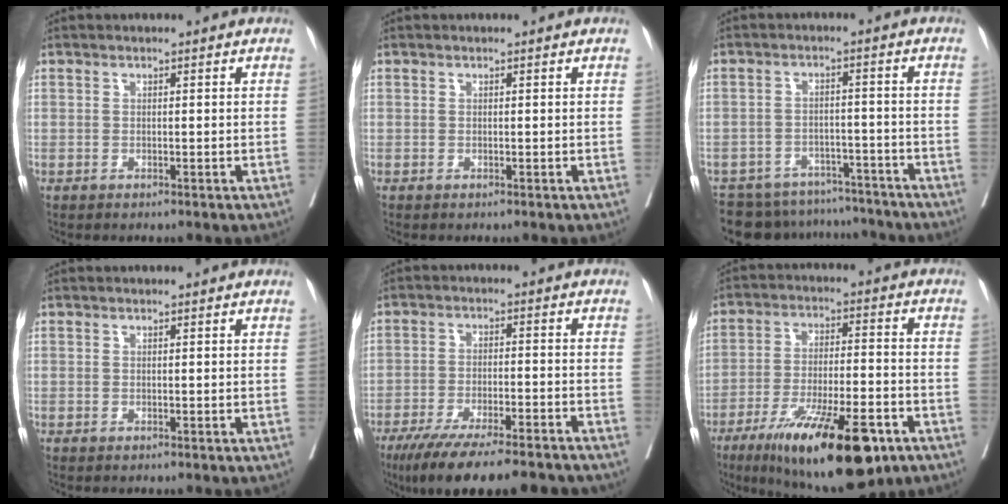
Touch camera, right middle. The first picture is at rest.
{"total": 0.0}
{"total": 13.0, "force": [-12.1, 4.3, 1.9], "torque": [-0.033, 0.016, -0.158]}
{"total": 0.0}
{"total": 16.9, "force": [-13.8, 2.0, 9.6], "torque": [-0.134, -0.024, -0.209]}
{"total": 18.9, "force": [-11.1, 4.0, 14.8], "torque": [-0.215, -0.027, -0.177]}